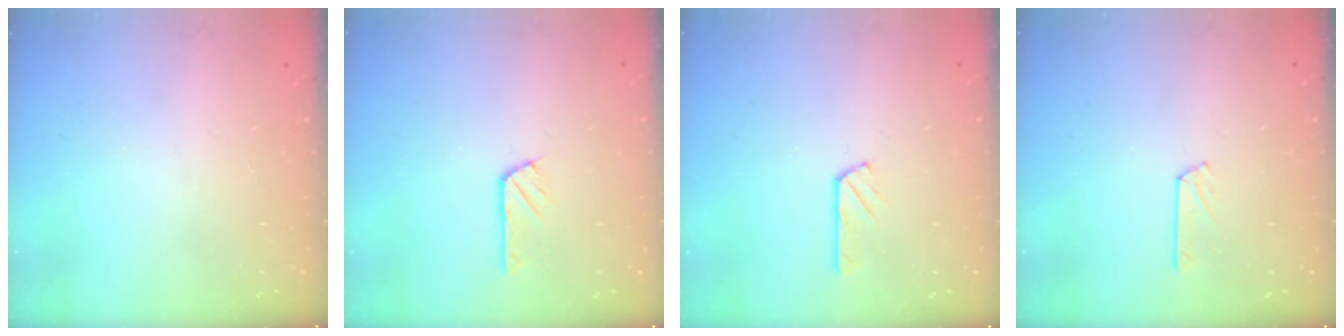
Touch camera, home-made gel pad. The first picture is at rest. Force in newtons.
{"total": 3.0, "press": 3.0, "slide": 0.2}
{"total": 2.8, "press": 2.8, "slide": 0.3}
{"total": 3.5, "press": 3.5, "slide": 0.4}